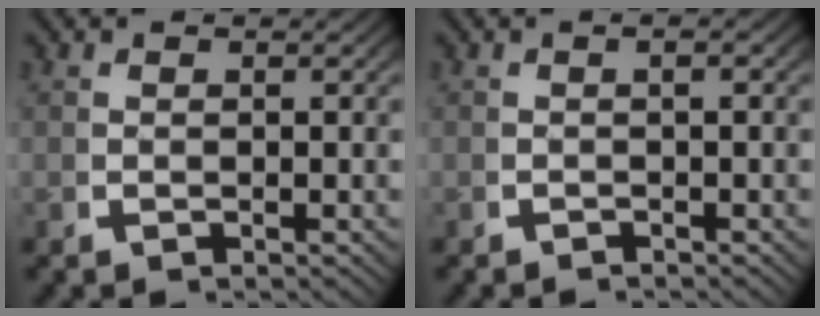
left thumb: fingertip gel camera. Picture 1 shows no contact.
{"total": 0.9, "force": [-0.7, 0.1, 0.6], "torque": [-0.009, -0.001, -0.010]}